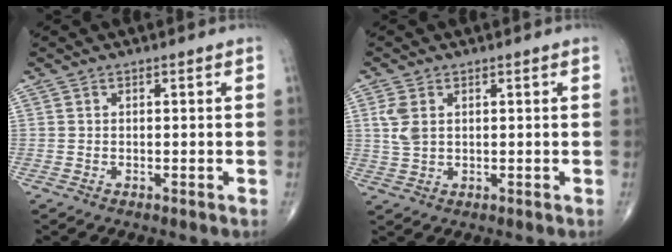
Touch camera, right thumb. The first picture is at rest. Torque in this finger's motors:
{"motor_torque": [0.06, 0.06, 0.41, 0.25, 0.05]}